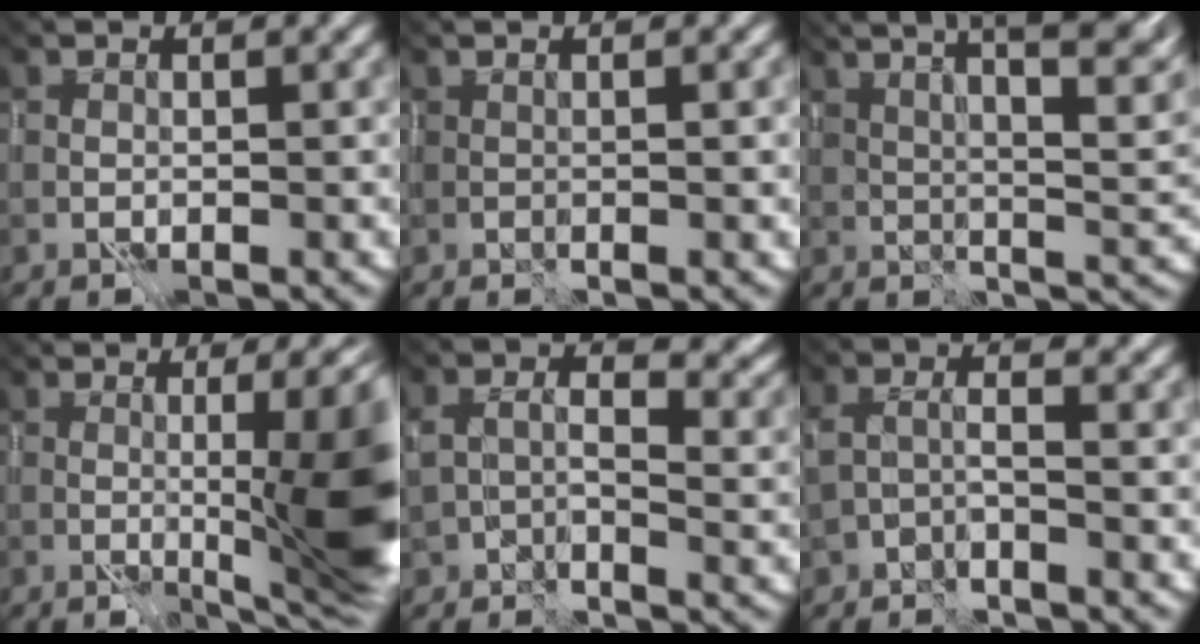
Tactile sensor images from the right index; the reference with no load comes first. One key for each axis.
{"total": 0.6, "fx": 0.5, "fy": 0.0, "fz": 0.3, "tx": -0.007, "ty": -0.003, "tz": 0.005}
{"total": 8.9, "fx": 5.4, "fy": 0.9, "fz": 7.1, "tx": -0.066, "ty": 0.032, "tz": 0.067}
{"total": 10.0, "fx": -1.2, "fy": 1.6, "fz": 9.8, "tx": -0.117, "ty": -0.004, "tz": -0.006}
{"total": 4.9, "fx": 0.1, "fy": 3.0, "fz": 3.9, "tx": -0.055, "ty": -0.011, "tz": 0.011}
{"total": 1.9, "fx": -1.6, "fy": -0.2, "fz": 1.0, "tx": -0.025, "ty": 0.001, "tz": -0.023}